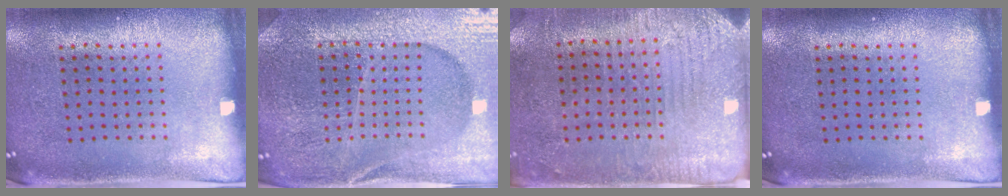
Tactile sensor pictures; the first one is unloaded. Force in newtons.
{"total": 4.9, "press": 4.5, "slide": 1.8}
{"total": 3.0, "press": 2.8, "slide": 1.1}
{"total": 0.0}